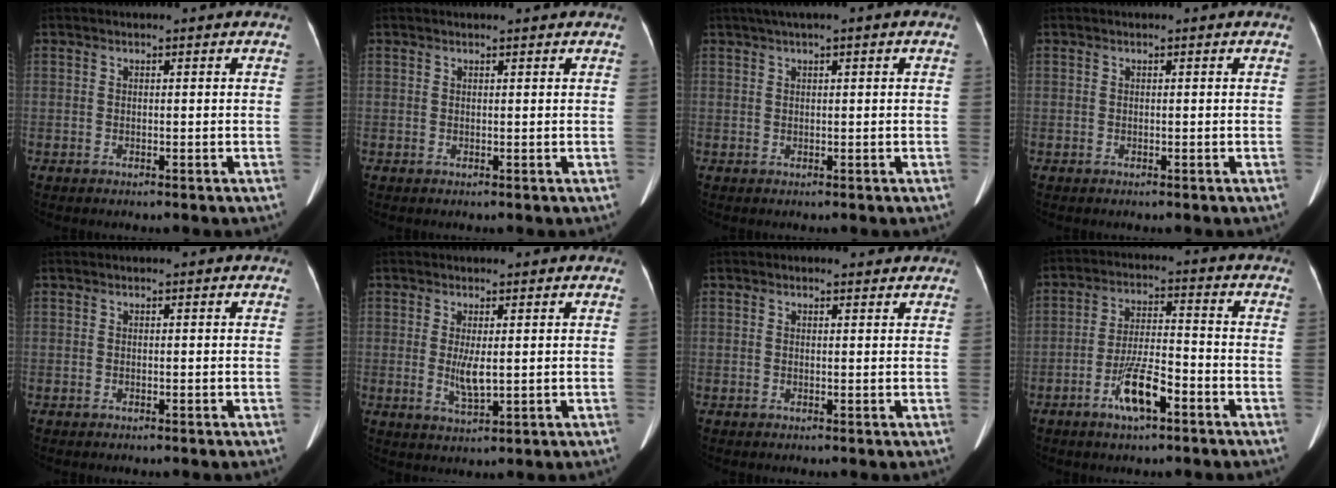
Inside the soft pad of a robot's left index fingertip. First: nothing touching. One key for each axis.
{"total": 1.1, "fx": 1.0, "fy": 0.0, "fz": 0.4, "tx": -0.008, "ty": 0.007, "tz": 0.018}
{"total": 3.5, "fx": 1.9, "fy": 0.2, "fz": 3.0, "tx": -0.058, "ty": 0.024, "tz": 0.033}
{"total": 0.0}
{"total": 0.0}
{"total": 3.7, "fx": 0.4, "fy": 0.8, "fz": 3.6, "tx": -0.071, "ty": -0.008, "tz": 0.014}
{"total": 1.6, "fx": 1.3, "fy": 0.8, "fz": 0.6, "tx": -0.011, "ty": 0.008, "tz": 0.017}
{"total": 7.6, "fx": -4.1, "fy": 1.7, "fz": 6.2, "tx": -0.125, "ty": -0.001, "tz": -0.071}